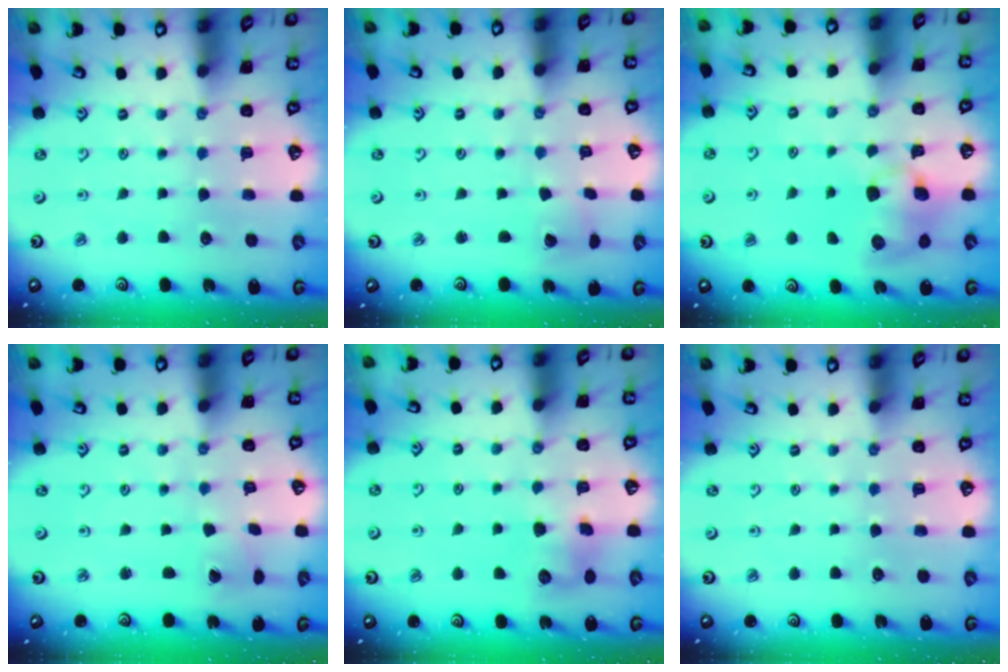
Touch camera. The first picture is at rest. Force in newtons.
{"total": 2.9, "press": 2.9, "slide": 0.1}
{"total": 8.6, "press": 8.5, "slide": 1.3}
{"total": 0.9, "press": 0.8, "slide": 0.4}
{"total": 8.9, "press": 8.9, "slide": 0.4}
{"total": 0.0}